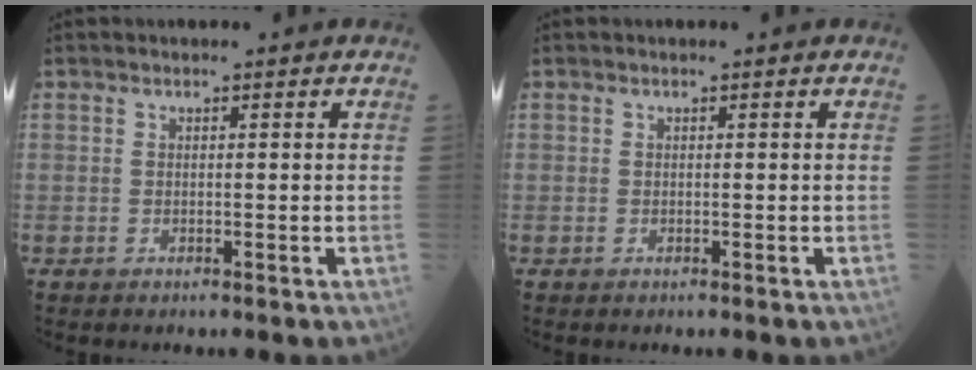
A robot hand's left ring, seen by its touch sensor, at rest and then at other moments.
{"total": 0.0}